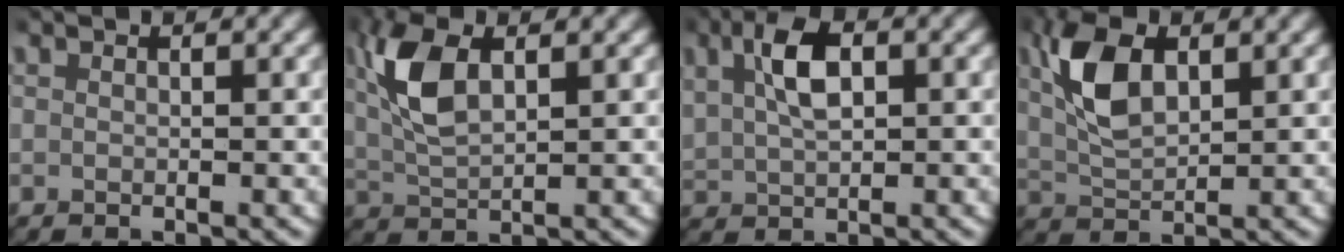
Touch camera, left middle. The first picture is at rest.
{"total": 5.6, "force": [1.7, 2.7, 4.6], "torque": [-0.114, 0.003, 0.031]}
{"total": 4.6, "force": [1.5, 2.7, 3.5], "torque": [-0.071, 0.008, 0.028]}
{"total": 5.6, "force": [1.7, 3.0, 4.4], "torque": [-0.106, -0.001, 0.031]}